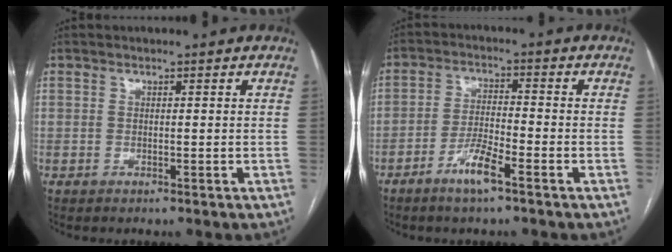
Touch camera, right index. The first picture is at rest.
{"total": 5.4, "force": [-3.5, 0.4, 4.1], "torque": [-0.084, -0.002, -0.072]}